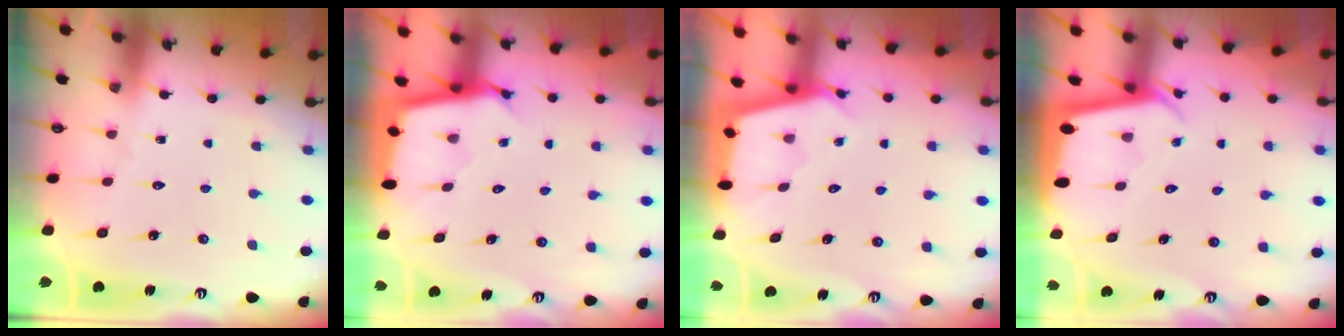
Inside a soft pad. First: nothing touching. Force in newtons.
{"total": 2.7, "press": 2.7, "slide": 0.1}
{"total": 2.6, "press": 2.6, "slide": 0.4}
{"total": 1.9, "press": 1.9, "slide": 0.1}